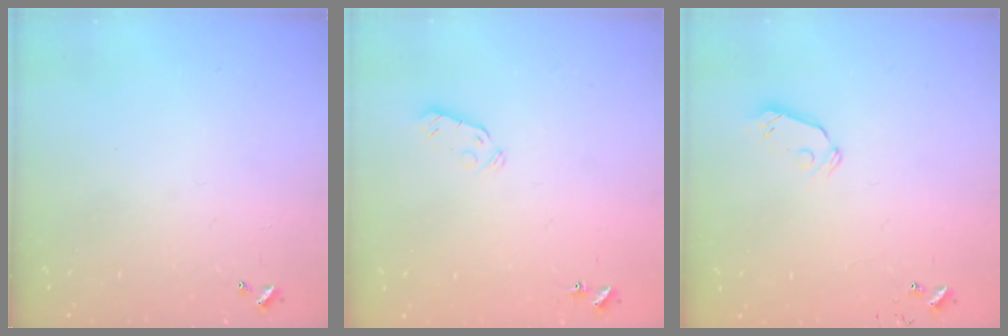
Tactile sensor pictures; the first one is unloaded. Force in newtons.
{"total": 3.5, "press": 3.5, "slide": 0.4}
{"total": 5.4, "press": 5.3, "slide": 0.9}